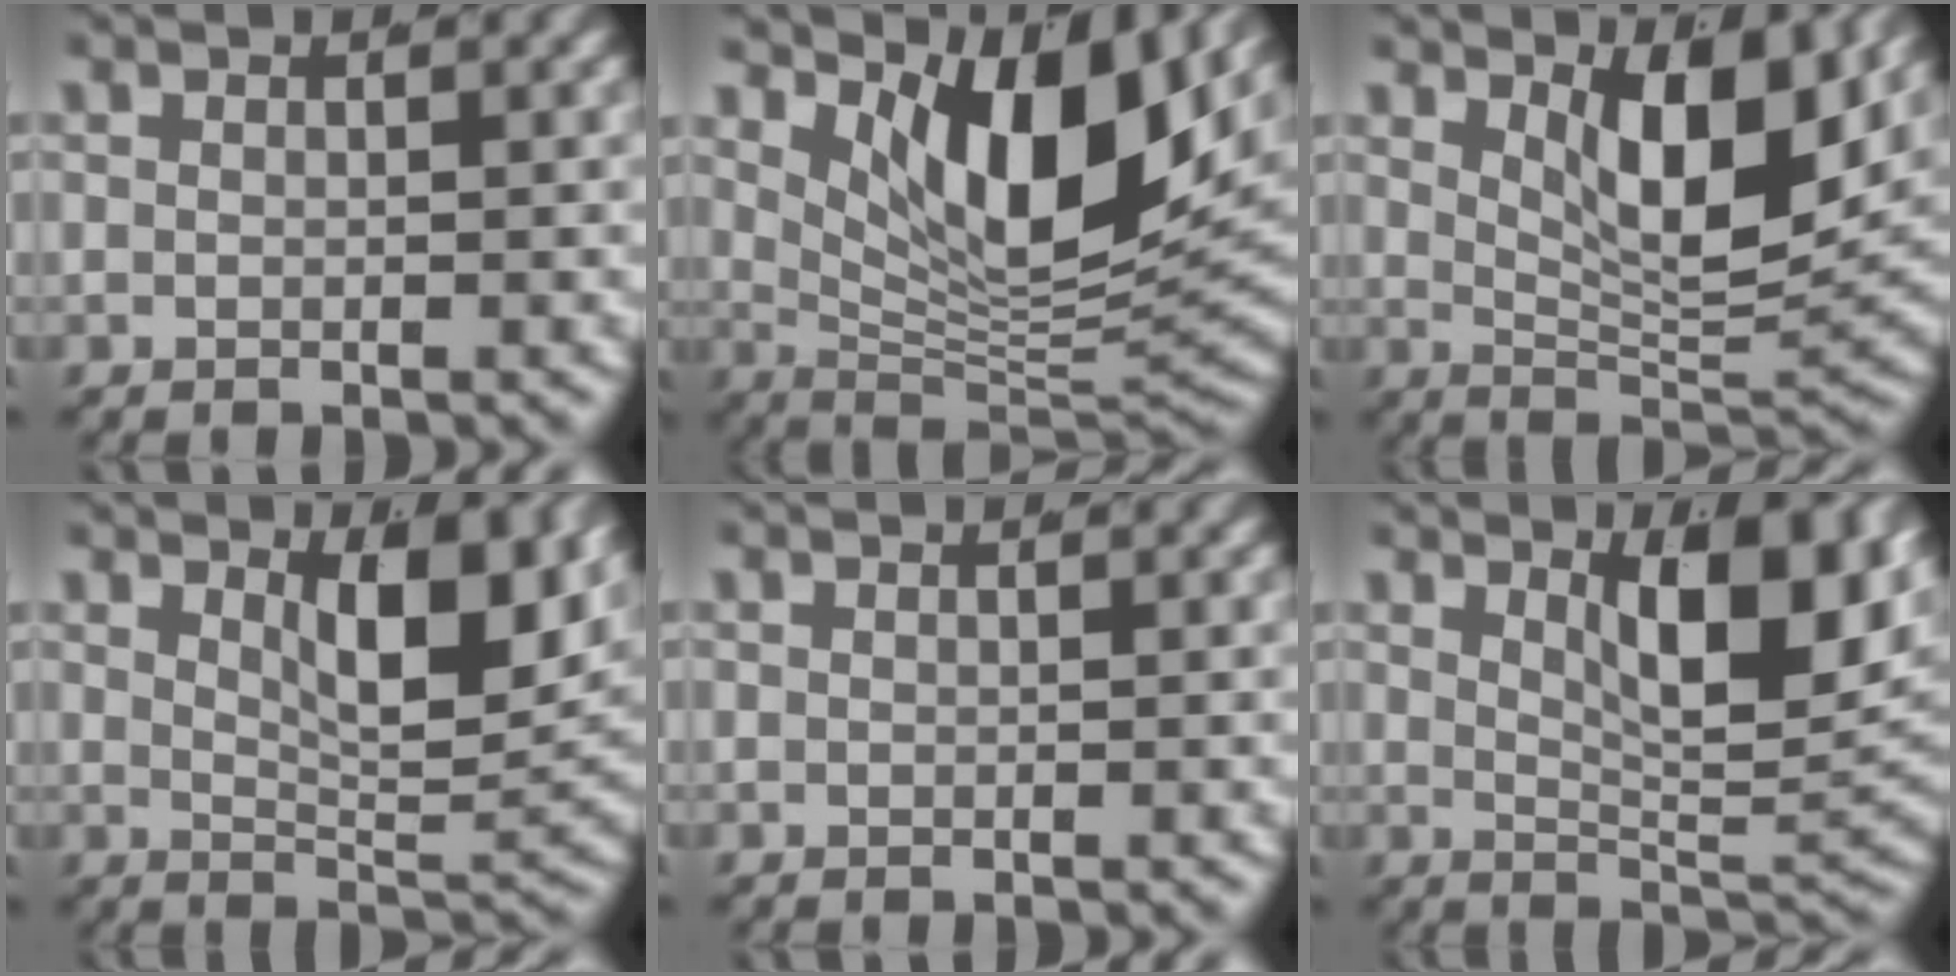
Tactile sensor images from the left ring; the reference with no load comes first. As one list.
[{"total": 12.7, "force": [4.8, 4.9, 10.7], "torque": [-0.160, 0.000, 0.079]}, {"total": 8.3, "force": [3.8, 2.5, 6.9], "torque": [-0.107, -0.017, 0.067]}, {"total": 6.9, "force": [3.4, 1.6, 5.7], "torque": [-0.081, -0.021, 0.062]}, {"total": 0.0}, {"total": 9.0, "force": [3.9, 2.5, 7.7], "torque": [-0.098, -0.010, 0.067]}]